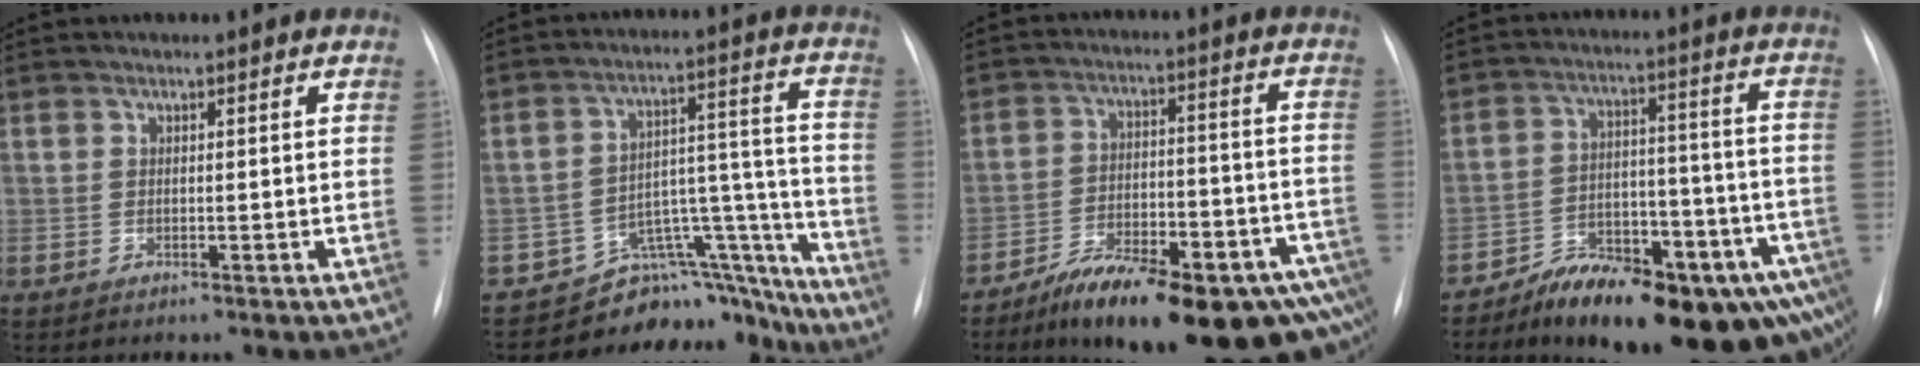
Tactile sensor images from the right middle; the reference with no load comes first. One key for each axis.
{"total": 12.9, "fx": -12.2, "fy": 4.4, "fz": 0.4, "tx": 0.026, "ty": 0.095, "tz": -0.176}
{"total": 22.1, "fx": -15.0, "fy": 6.5, "fz": 14.9, "tx": -0.160, "ty": 0.025, "tz": -0.219}
{"total": 21.7, "fx": -15.0, "fy": 7.2, "fz": 13.9, "tx": -0.129, "ty": 0.033, "tz": -0.214}